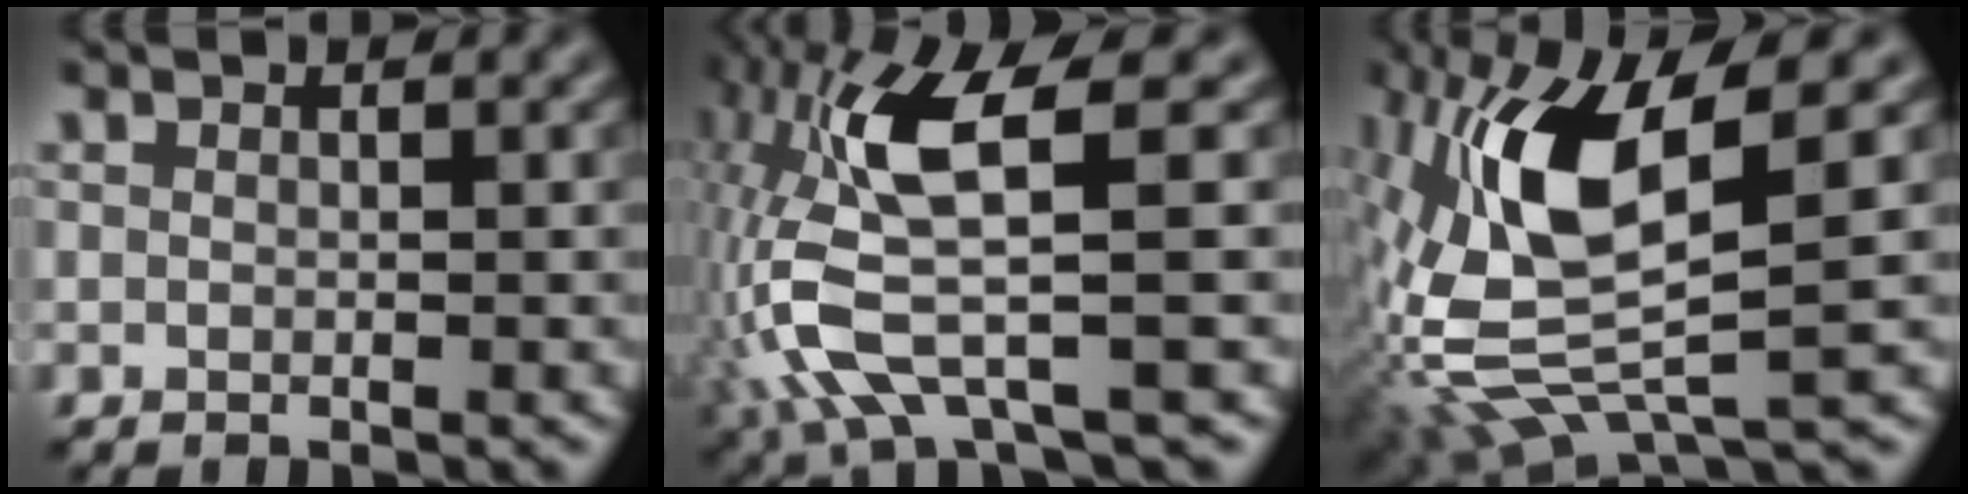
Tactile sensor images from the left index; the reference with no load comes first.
{"total": 9.9, "force": [-0.4, 2.7, 9.5], "torque": [-0.216, -0.003, -0.013]}
{"total": 11.0, "force": [-0.1, 4.1, 10.2], "torque": [-0.222, -0.004, -0.009]}